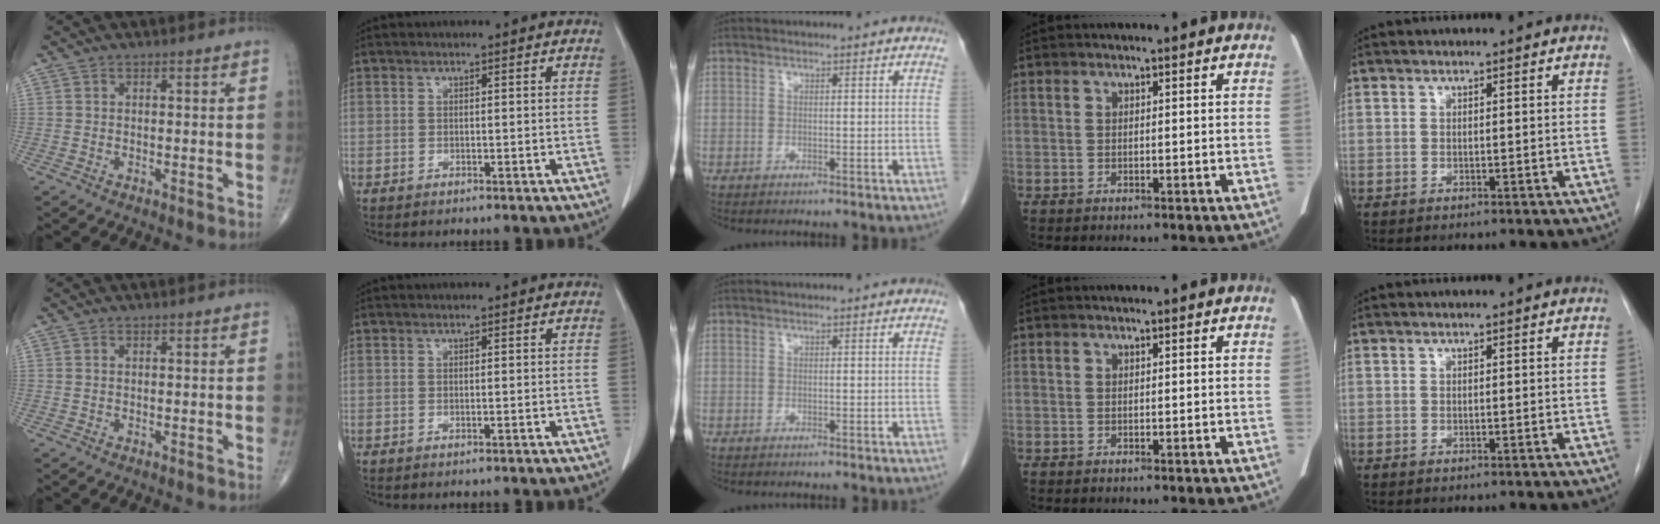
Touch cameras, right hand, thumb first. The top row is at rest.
{}